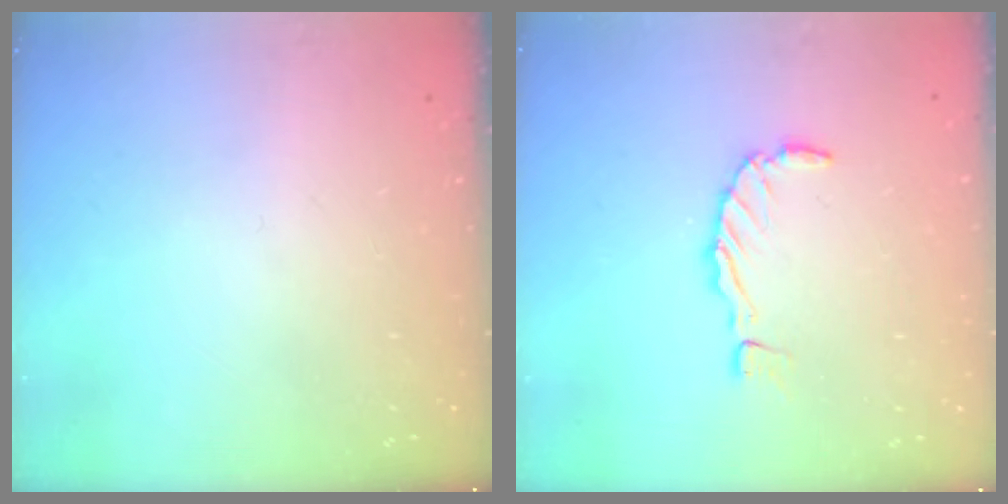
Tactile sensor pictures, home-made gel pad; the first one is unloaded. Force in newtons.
{"total": 1.5, "press": 1.4, "slide": 0.3}